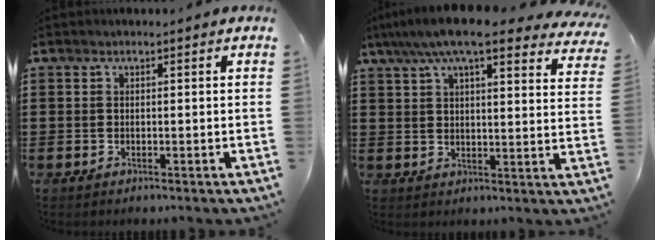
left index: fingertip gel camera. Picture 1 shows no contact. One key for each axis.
{"total": 9.7, "fx": 7.9, "fy": 1.4, "fz": 5.5, "tx": -0.124, "ty": -0.020, "tz": 0.139}